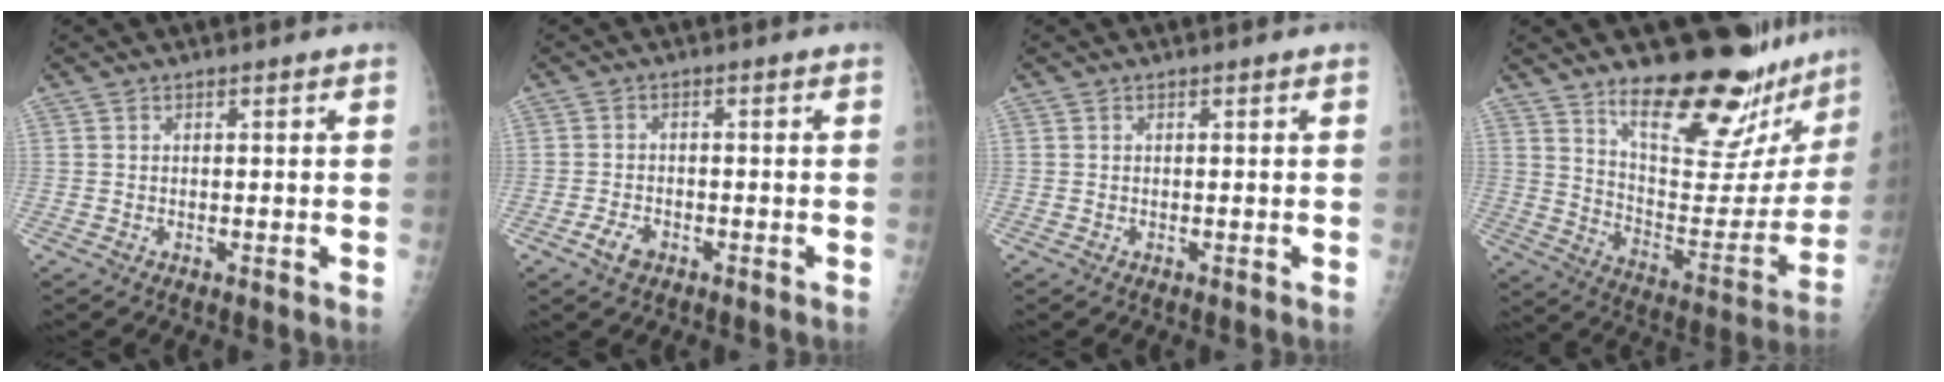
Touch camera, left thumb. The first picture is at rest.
{"total": 3.2, "force": [-1.8, 2.0, 1.7], "torque": [-0.029, 0.007, -0.033]}
{"total": 0.0}
{"total": 27.4, "force": [20.2, 9.5, 16.0], "torque": [-0.188, -0.117, 0.295]}